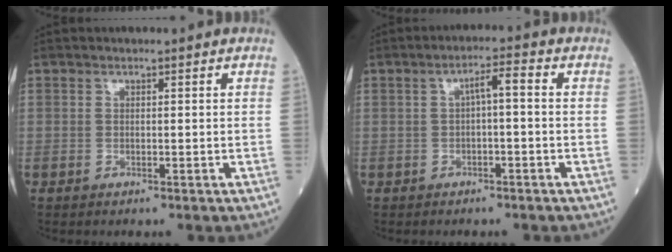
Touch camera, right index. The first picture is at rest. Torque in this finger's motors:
{"motor_torque": [0.36, -0.10, 0.06, 0.05]}